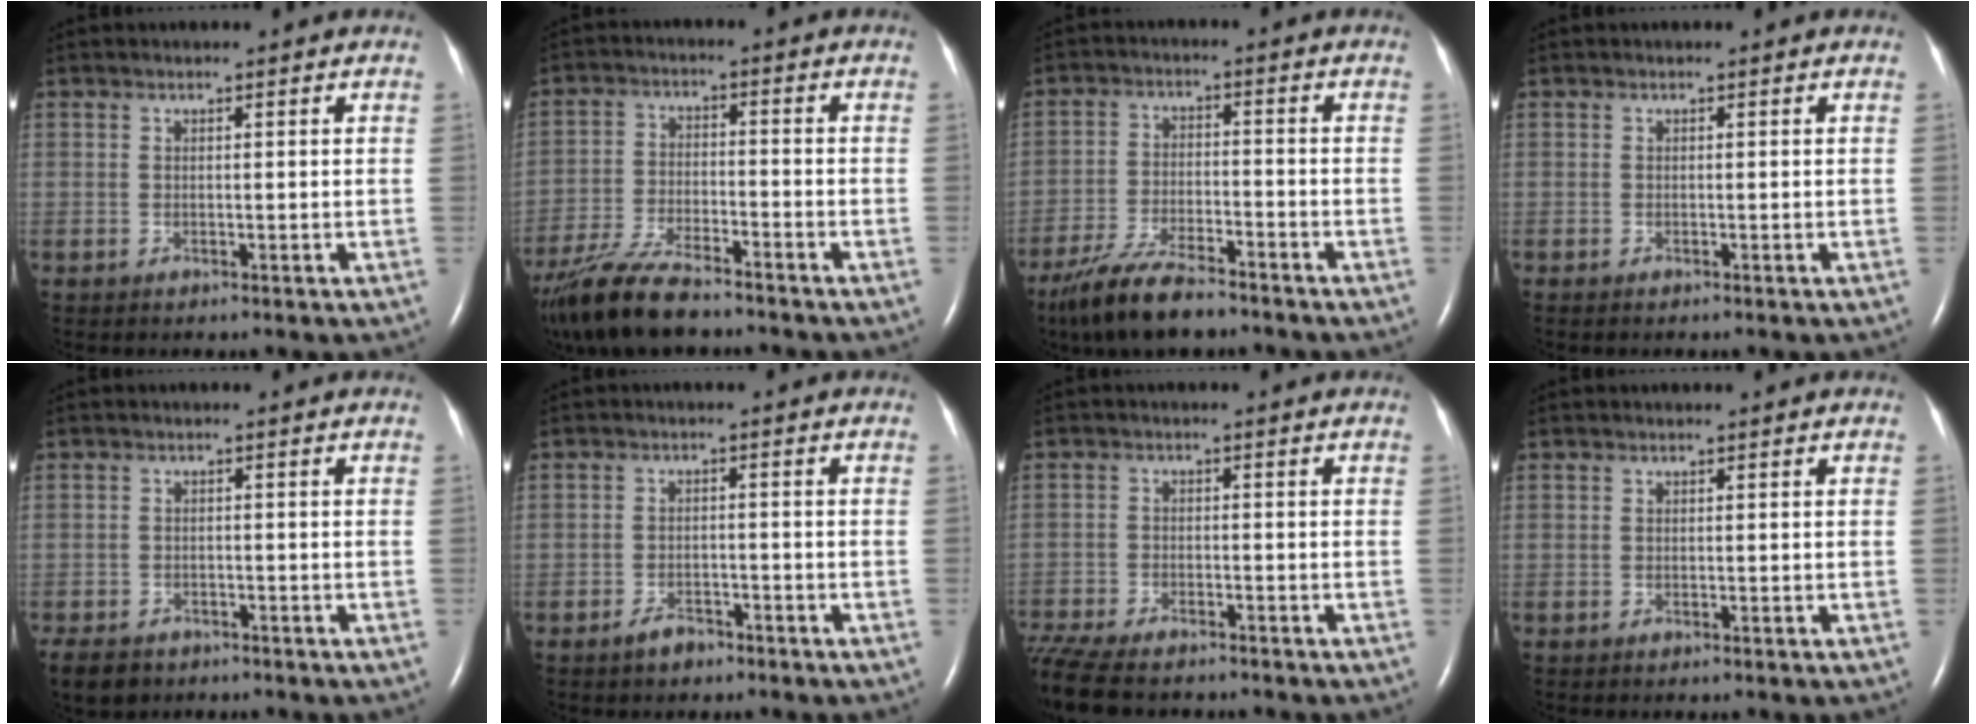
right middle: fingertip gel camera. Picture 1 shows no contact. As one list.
[{"total": 12.4, "force": [-10.1, 2.4, 6.7], "torque": [-0.135, -0.029, -0.179]}, {"total": 10.0, "force": [-8.0, 1.9, 5.8], "torque": [-0.116, -0.026, -0.143]}, {"total": 0.0}, {"total": 6.3, "force": [-4.5, 3.9, 2.1], "torque": [-0.041, -0.003, -0.067]}, {"total": 2.9, "force": [-2.2, 1.4, 1.3], "torque": [-0.028, 0.001, -0.032]}, {"total": 13.8, "force": [-11.4, 4.3, 6.5], "torque": [-0.172, -0.026, -0.175]}, {"total": 0.0}]